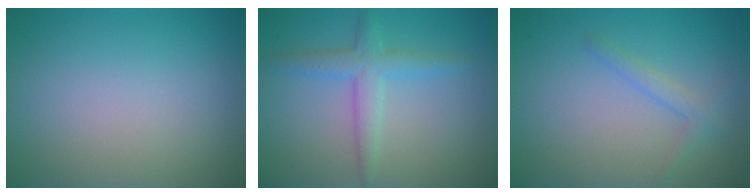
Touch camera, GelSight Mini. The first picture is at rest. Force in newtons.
{"total": 3.0, "press": 3.0, "slide": 0.1}
{"total": 1.5, "press": 1.5, "slide": 0.1}